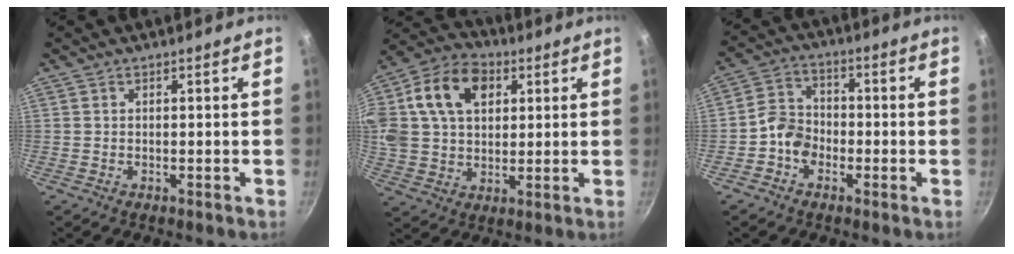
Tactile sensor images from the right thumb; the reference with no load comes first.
{"total": 22.3, "force": [6.8, 15.8, 14.1], "torque": [-0.285, 0.027, 0.111]}
{"total": 6.1, "force": [-2.3, 4.8, 3.0], "torque": [-0.031, 0.027, -0.056]}